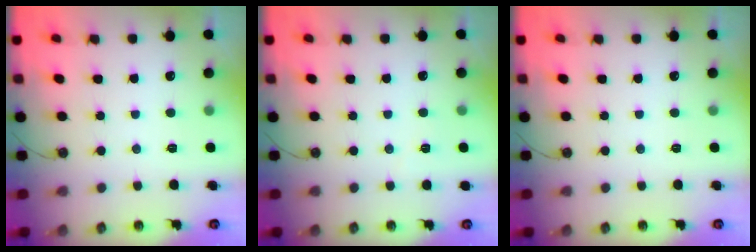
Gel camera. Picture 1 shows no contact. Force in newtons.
{"total": 2.9, "press": 1.9, "slide": 2.2}
{"total": 0.0}